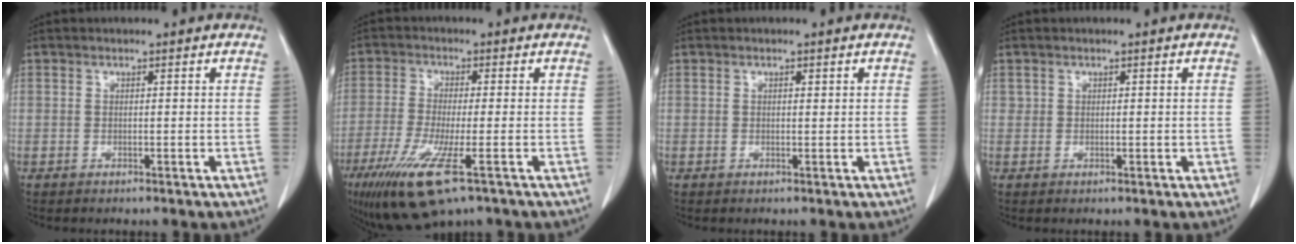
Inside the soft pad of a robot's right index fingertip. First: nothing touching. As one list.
[{"total": 10.9, "force": [-5.8, 1.5, 9.1], "torque": [-0.177, -0.034, -0.100]}, {"total": 0.6, "force": [0.3, 0.2, 0.5], "torque": [-0.011, -0.001, 0.005]}, {"total": 0.6, "force": [0.3, 0.4, 0.1], "torque": [0.004, 0.003, 0.006]}]